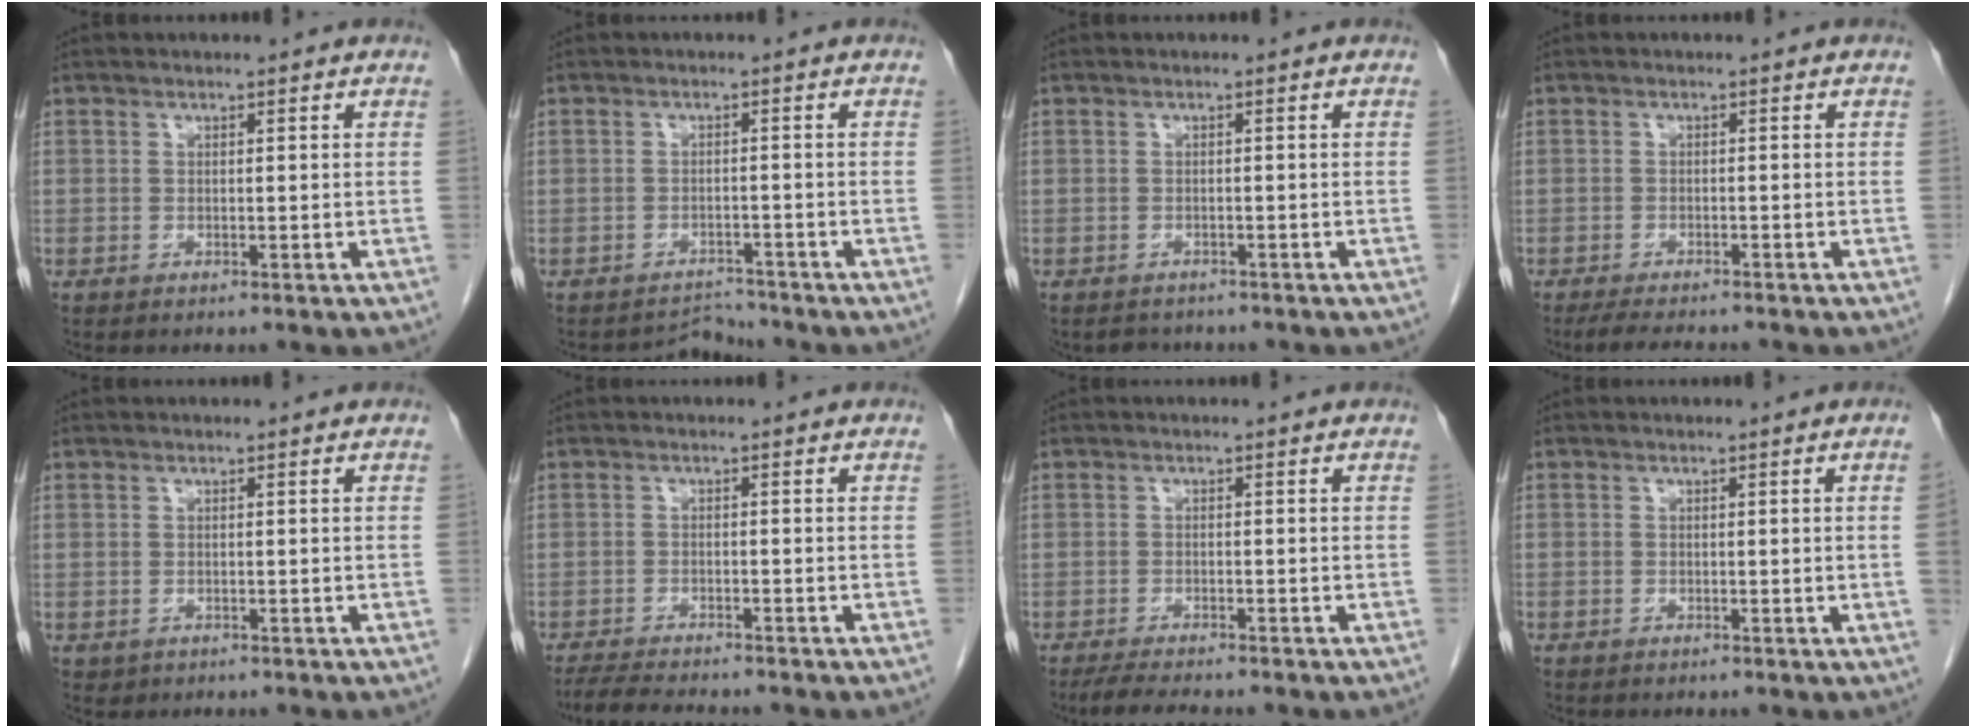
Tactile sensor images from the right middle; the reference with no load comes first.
{"total": 2.6, "force": [-2.3, 0.2, -1.3], "torque": [0.017, -0.002, -0.032]}
{"total": 2.4, "force": [-2.1, 1.1, -0.1], "torque": [-0.004, 0.000, -0.032]}
{"total": 5.6, "force": [-5.0, 0.7, 2.5], "torque": [-0.043, -0.016, -0.077]}
{"total": 0.7, "force": [-0.3, 0.7, 0.1], "torque": [-0.006, 0.003, 0.001]}
{"total": 6.8, "force": [-6.2, 0.6, 2.8], "torque": [-0.044, -0.017, -0.100]}
{"total": 4.6, "force": [-4.0, 0.2, 2.3], "torque": [-0.045, -0.017, -0.065]}
{"total": 0.9, "force": [-0.2, -0.3, 0.8], "torque": [-0.005, 0.002, -0.003]}